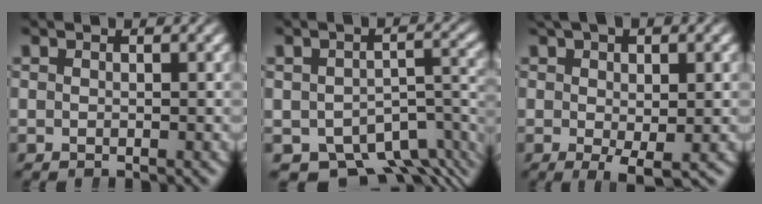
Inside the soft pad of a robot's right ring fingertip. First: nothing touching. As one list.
[{"total": 10.7, "force": [-7.6, 5.9, 4.8], "torque": [-0.050, -0.027, -0.110]}, {"total": 3.5, "force": [-0.3, 0.9, 3.4], "torque": [-0.053, -0.011, 0.004]}]